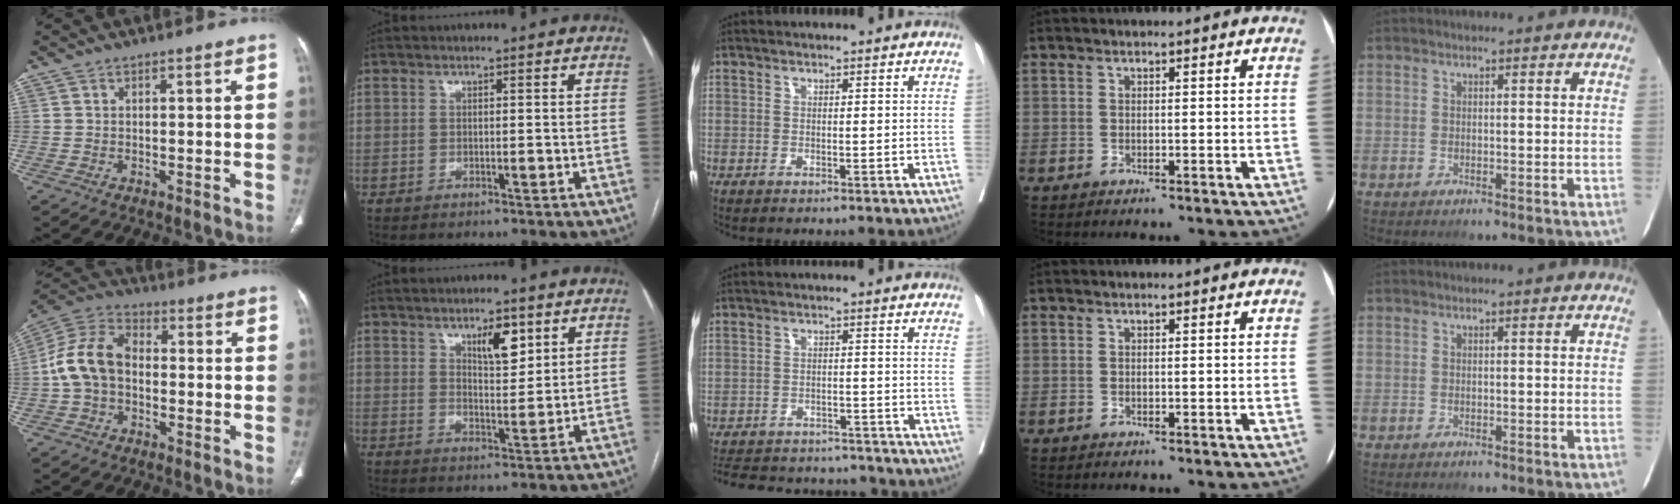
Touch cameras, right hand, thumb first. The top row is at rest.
{"thumb": {"total": 11.2, "force": [-1.1, 7.9, 7.9], "torque": [-0.148, 0.037, -0.034]}, "index": {"total": 5.7, "force": [3.2, 1.9, 4.3], "torque": [-0.071, -0.002, 0.055]}, "middle": {"total": 16.6, "force": [-15.2, 4.9, 4.6], "torque": [-0.120, 0.001, -0.203]}}